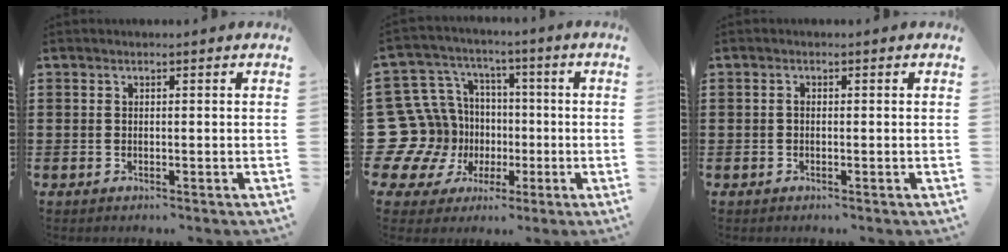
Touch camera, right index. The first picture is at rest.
{"total": 14.5, "force": [-2.0, 13.9, 3.6], "torque": [-0.151, -0.010, -0.001]}
{"total": 0.7, "force": [-0.2, 0.3, 0.5], "torque": [-0.012, -0.003, -0.004]}